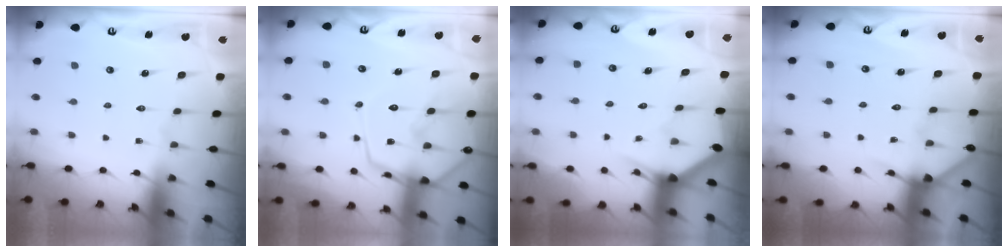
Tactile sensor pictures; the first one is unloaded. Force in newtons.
{"total": 13.8, "press": 13.7, "slide": 1.3}
{"total": 3.1, "press": 3.1, "slide": 0.2}
{"total": 4.5, "press": 4.5, "slide": 0.3}